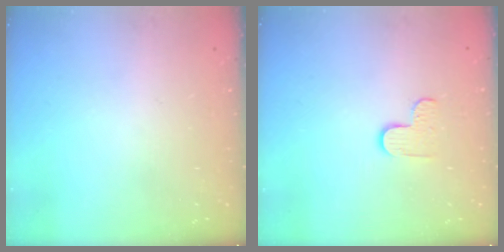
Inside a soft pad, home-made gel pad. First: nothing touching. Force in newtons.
{"total": 3.7, "press": 3.7, "slide": 0.3}